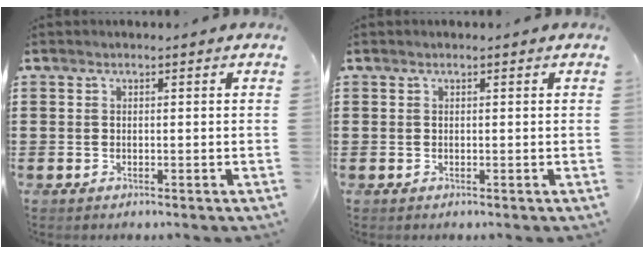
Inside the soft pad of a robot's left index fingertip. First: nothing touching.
{"total": 0.0}